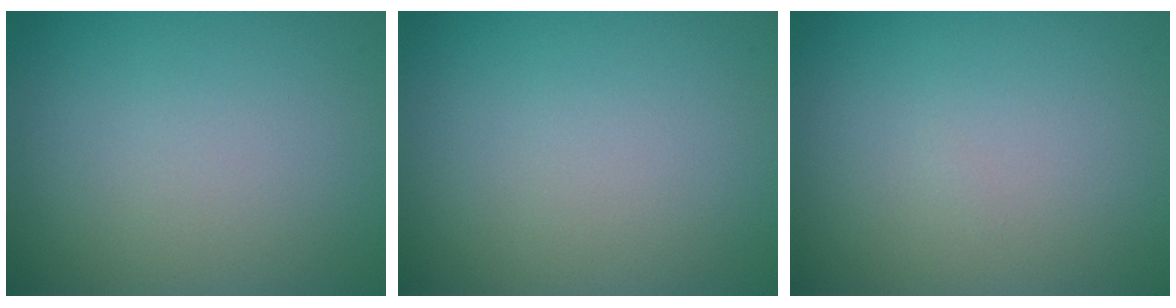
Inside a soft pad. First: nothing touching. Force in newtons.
{"total": 0.0}
{"total": 0.0}